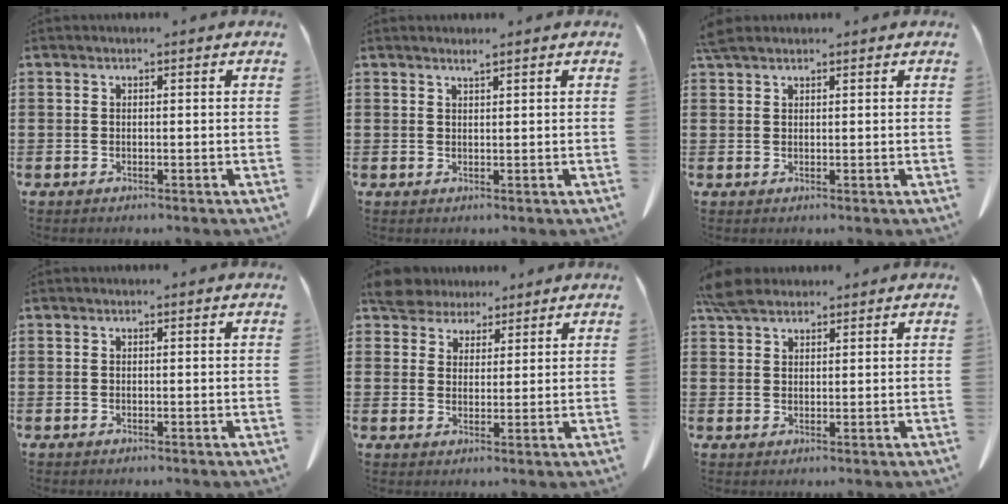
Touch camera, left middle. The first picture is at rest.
{"total": 1.4, "force": [1.2, -0.2, 0.6], "torque": [-0.014, -0.004, 0.024]}
{"total": 1.8, "force": [1.6, 0.4, 0.7], "torque": [-0.019, -0.001, 0.034]}
{"total": 0.0}
{"total": 5.3, "force": [4.7, 2.2, 0.9], "torque": [-0.041, -0.004, 0.092]}
{"total": 4.1, "force": [3.5, 1.4, 1.7], "torque": [-0.043, 0.001, 0.069]}